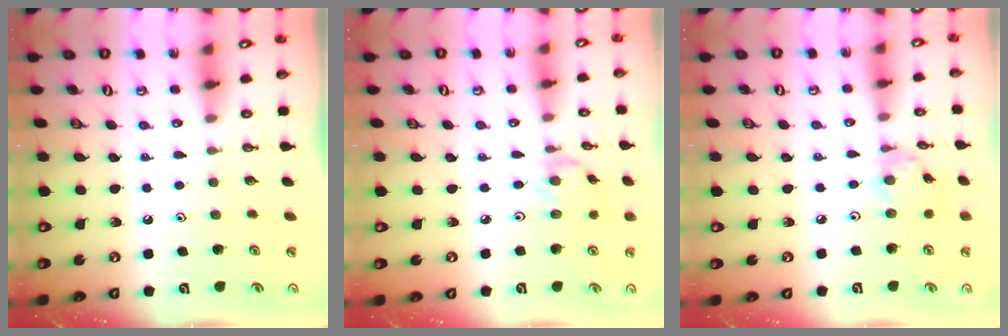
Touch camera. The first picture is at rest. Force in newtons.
{"total": 1.3, "press": 1.2, "slide": 0.4}
{"total": 2.8, "press": 2.8, "slide": 0.1}